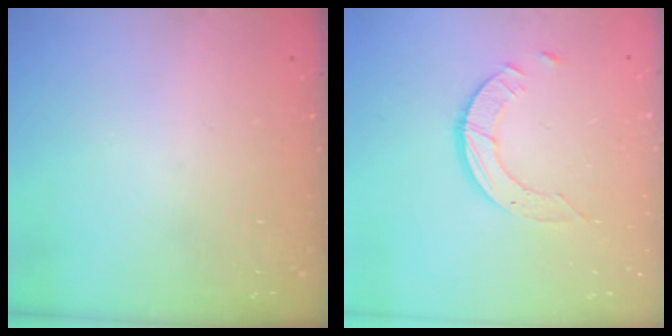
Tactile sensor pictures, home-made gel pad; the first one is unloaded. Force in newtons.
{"total": 4.0, "press": 4.0, "slide": 0.2}